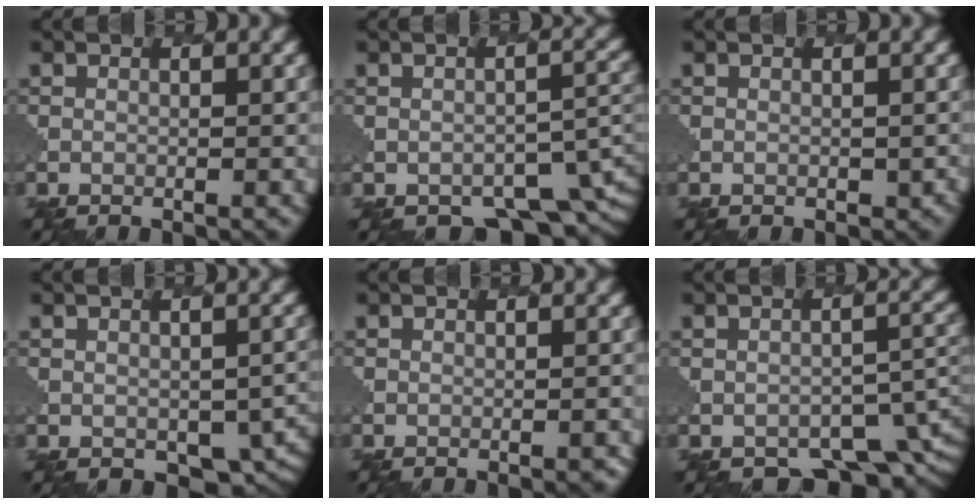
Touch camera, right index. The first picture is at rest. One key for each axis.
{"total": 3.9, "fx": -2.9, "fy": 1.9, "fz": 1.6, "tx": -0.011, "ty": -0.014, "tz": -0.039}
{"total": 1.2, "fx": -0.6, "fy": 0.8, "fz": 0.7, "tx": -0.011, "ty": 0.002, "tz": -0.006}
{"total": 4.7, "fx": -1.2, "fy": 3.5, "fz": 2.9, "tx": -0.043, "ty": -0.026, "tz": -0.004}
{"total": 1.8, "fx": -1.0, "fy": 0.7, "fz": 1.4, "tx": -0.003, "ty": 0.009, "tz": -0.005}
{"total": 4.4, "fx": -3.4, "fy": 2.2, "fz": 1.6, "tx": -0.007, "ty": -0.015, "tz": -0.047}